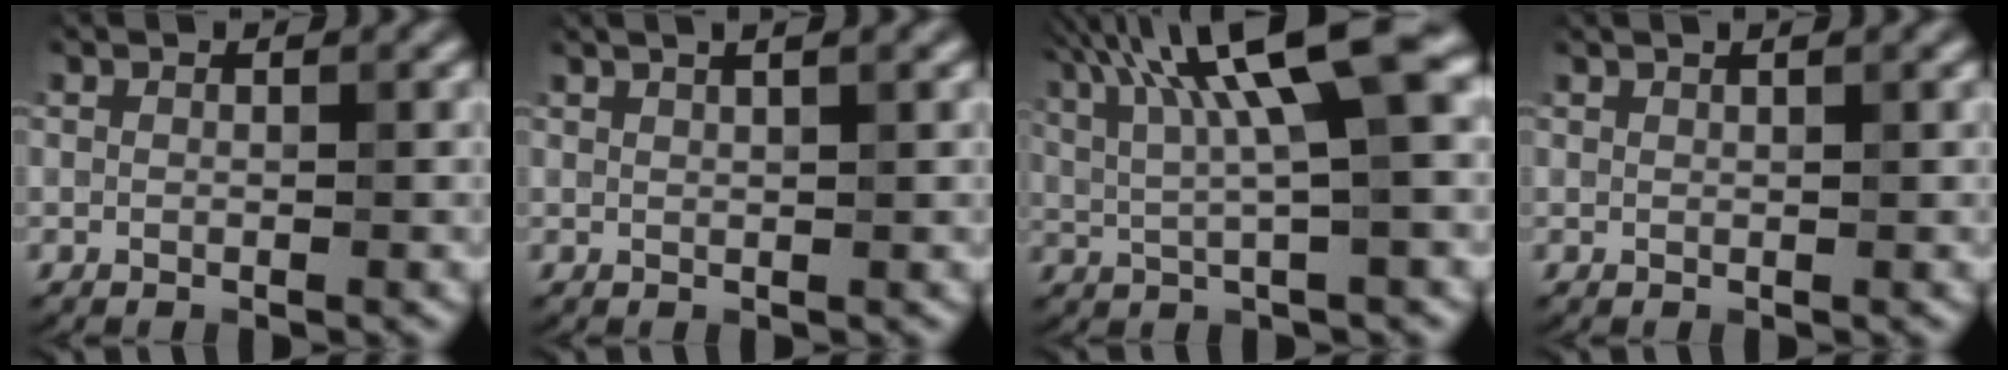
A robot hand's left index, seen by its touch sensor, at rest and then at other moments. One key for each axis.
{"total": 4.4, "fx": 2.4, "fy": 1.9, "fz": 3.1, "tx": -0.013, "ty": 0.030, "tz": 0.006}
{"total": 10.4, "fx": 3.8, "fy": 2.0, "fz": 9.5, "tx": -0.155, "ty": 0.017, "tz": 0.066}
{"total": 1.7, "fx": 1.1, "fy": 0.5, "fz": 1.1, "tx": -0.008, "ty": -0.002, "tz": 0.006}